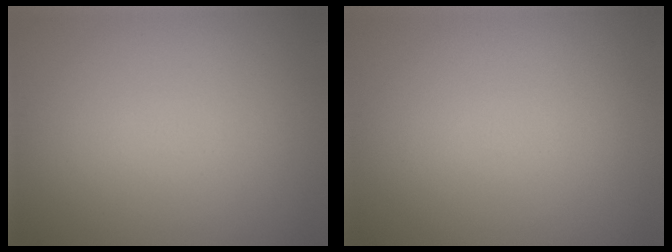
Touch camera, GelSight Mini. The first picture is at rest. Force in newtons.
{"total": 0.0}